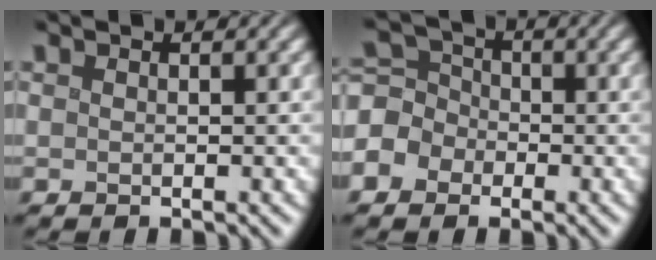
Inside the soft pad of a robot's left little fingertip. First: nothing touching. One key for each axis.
{"total": 4.3, "fx": -2.0, "fy": 3.7, "fz": 1.0, "tx": -0.018, "ty": 0.010, "tz": -0.043}